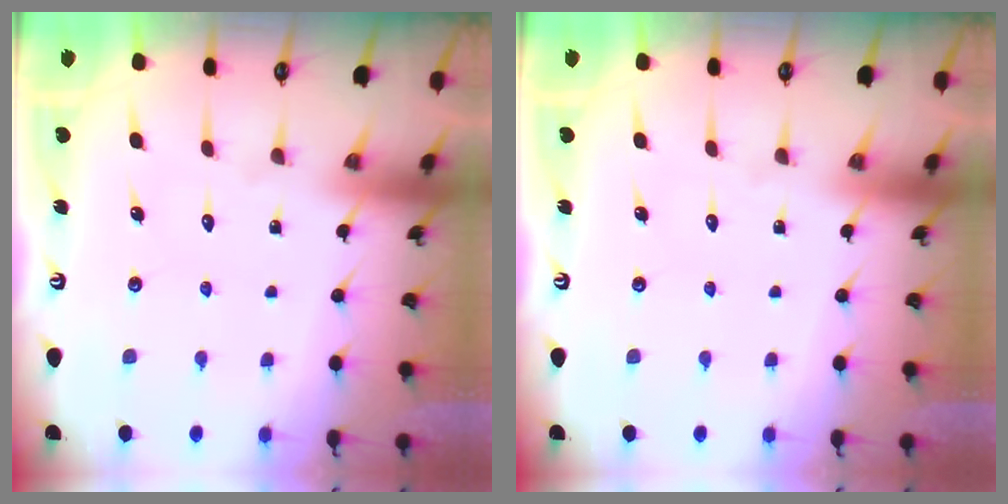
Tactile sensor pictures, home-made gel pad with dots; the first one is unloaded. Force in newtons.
{"total": 0.0}